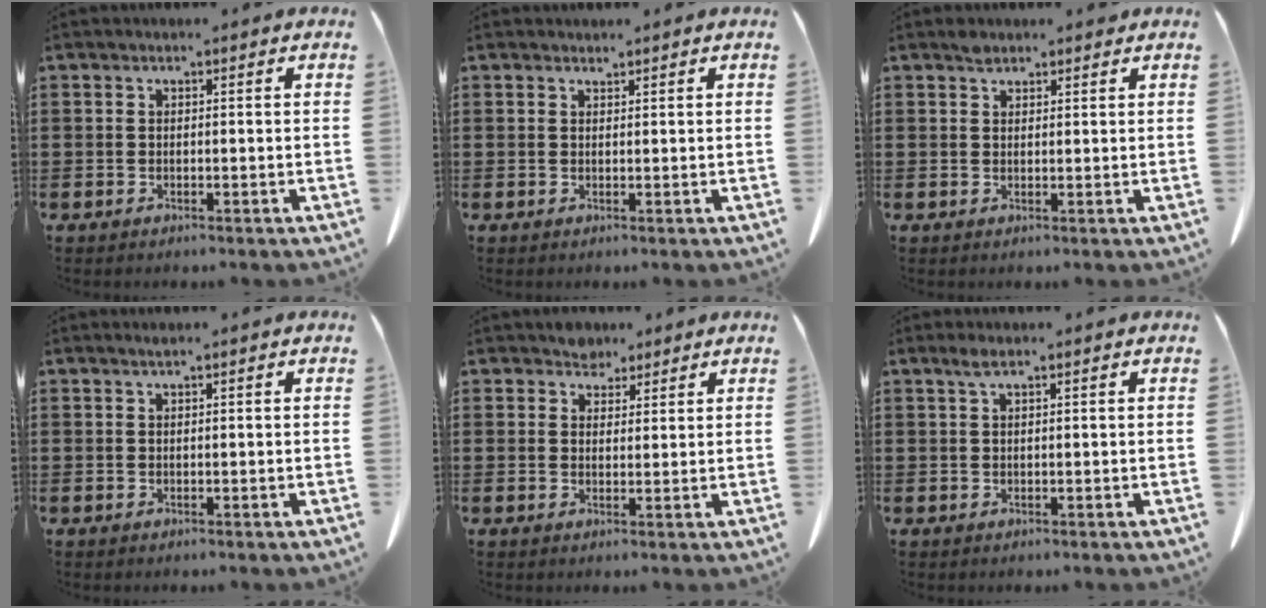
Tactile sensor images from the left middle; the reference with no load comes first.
{"total": 0.7, "force": [0.7, 0.1, -0.1], "torque": [0.000, 0.000, 0.015]}
{"total": 1.7, "force": [1.4, 0.7, 0.5], "torque": [-0.014, -0.001, 0.028]}
{"total": 0.6, "force": [0.4, -0.1, 0.4], "torque": [-0.008, -0.003, 0.008]}
{"total": 3.1, "force": [2.7, 1.4, 0.2], "torque": [-0.004, 0.000, 0.052]}
{"total": 1.5, "force": [0.7, 0.2, 1.3], "torque": [-0.028, 0.000, 0.014]}